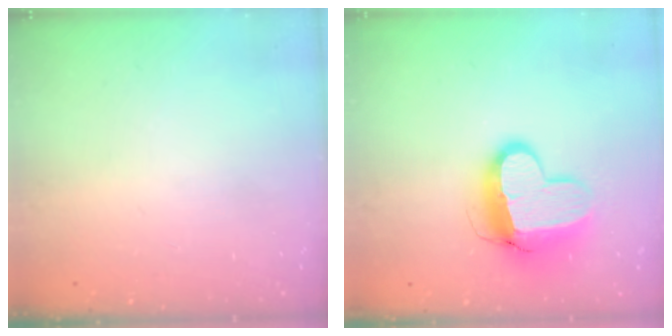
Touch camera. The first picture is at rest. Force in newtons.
{"total": 13.1, "press": 13.0, "slide": 1.3}